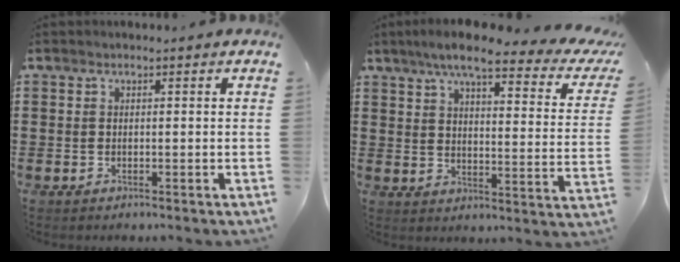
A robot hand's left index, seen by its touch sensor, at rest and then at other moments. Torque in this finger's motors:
{"motor_torque": [1.05, -1.09, 0.50, 0.21]}